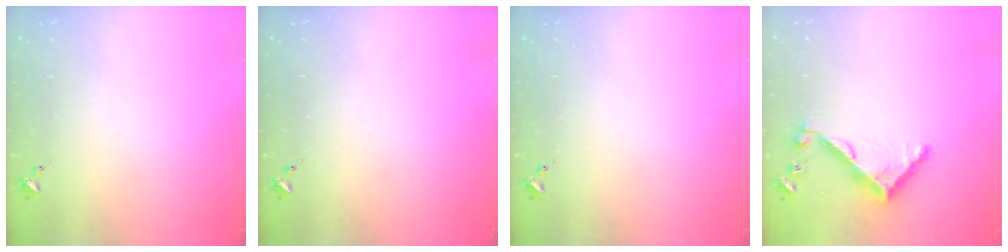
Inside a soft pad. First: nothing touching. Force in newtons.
{"total": 0.0}
{"total": 0.0}
{"total": 8.0, "press": 7.9, "slide": 0.4}